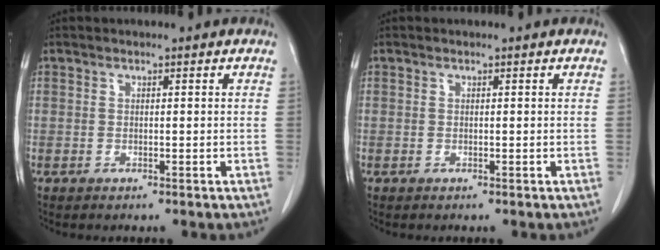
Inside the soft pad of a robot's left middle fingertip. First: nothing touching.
{"total": 0.0}